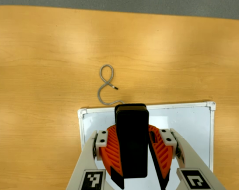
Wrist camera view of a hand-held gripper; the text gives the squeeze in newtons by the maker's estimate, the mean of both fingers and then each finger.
{"total": 11.6, "left": 10.4, "right": 12.8}